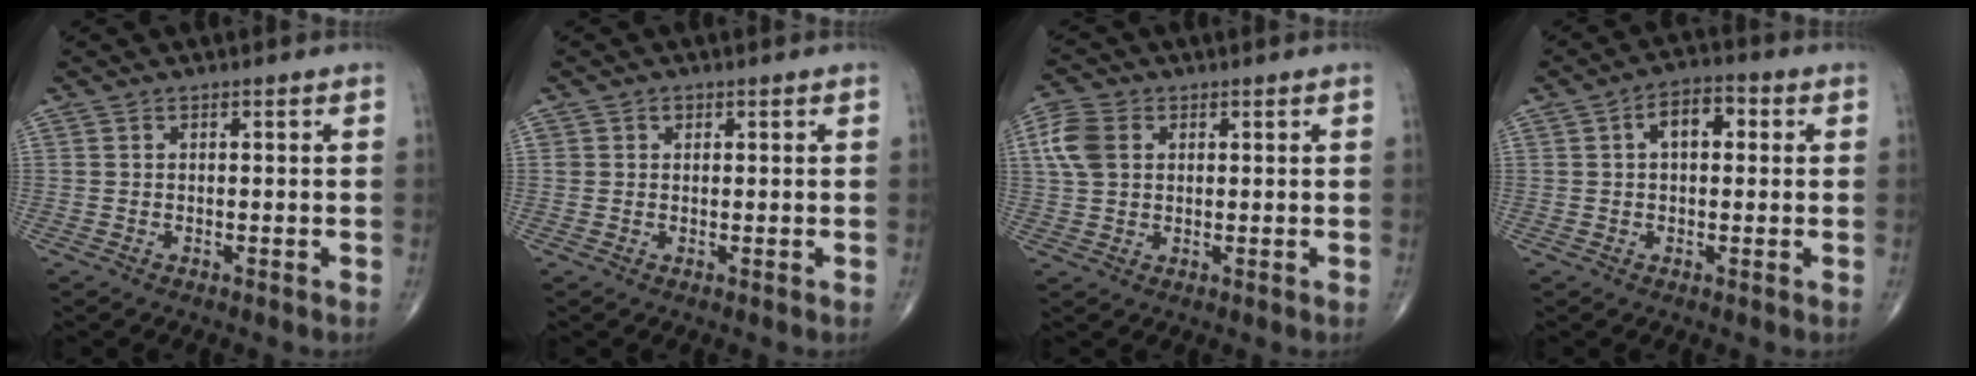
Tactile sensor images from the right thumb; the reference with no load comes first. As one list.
[{"total": 1.2, "force": [0.5, 1.0, 0.3], "torque": [0.005, 0.000, 0.005]}, {"total": 6.8, "force": [1.7, 4.9, 4.4], "torque": [-0.097, 0.009, 0.031]}, {"total": 6.4, "force": [1.4, 3.7, 5.0], "torque": [-0.069, 0.018, 0.016]}]